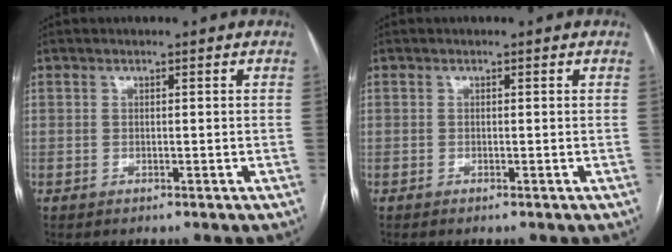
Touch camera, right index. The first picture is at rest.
{"total": 0.0}